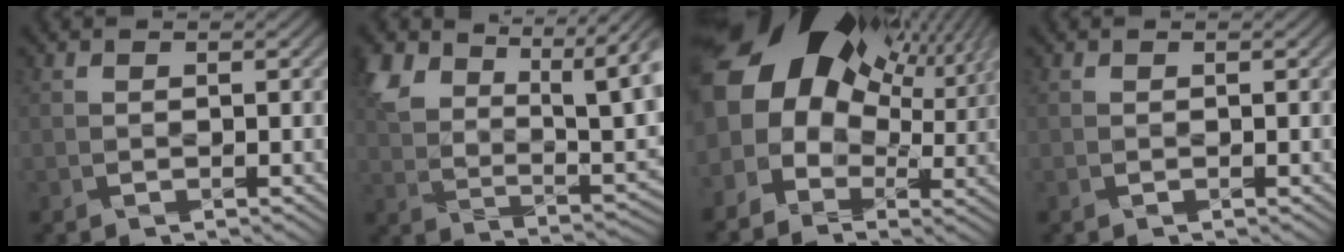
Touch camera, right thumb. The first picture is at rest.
{"total": 13.9, "force": [7.4, 6.7, 9.8], "torque": [-0.201, 0.008, 0.136]}
{"total": 17.7, "force": [5.6, 11.9, 11.8], "torque": [-0.244, 0.008, 0.106]}
{"total": 0.0}